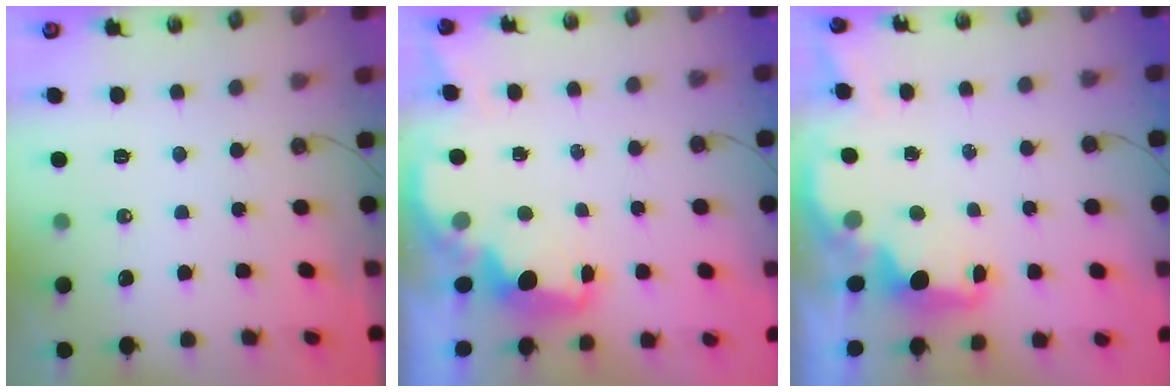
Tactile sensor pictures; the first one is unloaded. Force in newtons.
{"total": 2.1, "press": 2.0, "slide": 0.7}
{"total": 2.2, "press": 2.0, "slide": 0.8}